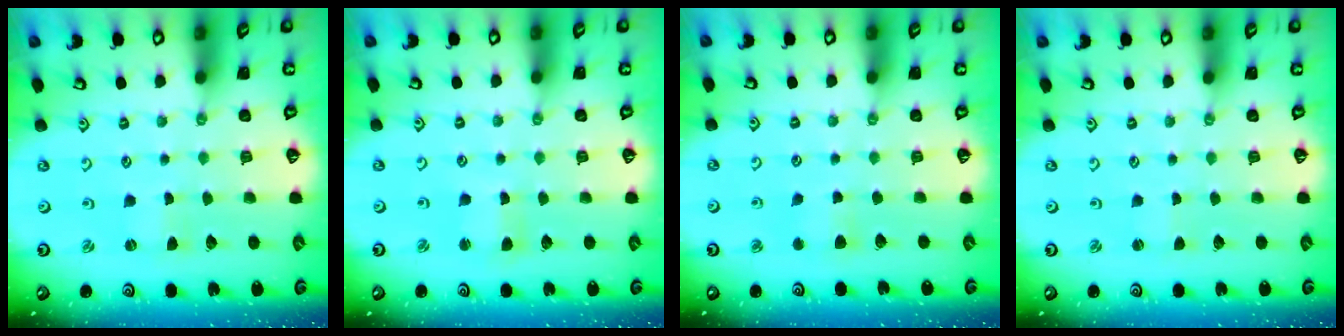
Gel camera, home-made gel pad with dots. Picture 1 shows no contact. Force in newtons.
{"total": 2.4, "press": 2.4, "slide": 0.3}
{"total": 4.1, "press": 4.0, "slide": 0.9}
{"total": 0.7, "press": 0.7, "slide": 0.2}